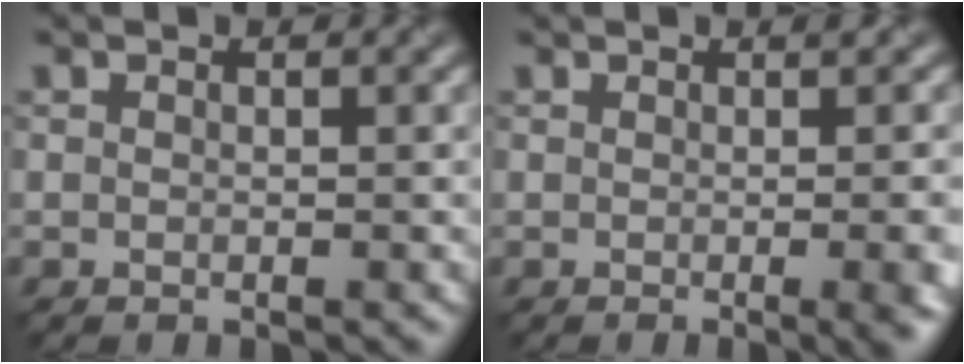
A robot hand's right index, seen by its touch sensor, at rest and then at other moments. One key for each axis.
{"total": 7.7, "fx": -0.4, "fy": 3.3, "fz": 7.0, "tx": -0.022, "ty": 0.016, "tz": -0.004}